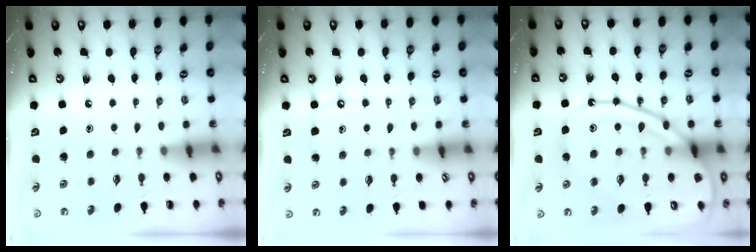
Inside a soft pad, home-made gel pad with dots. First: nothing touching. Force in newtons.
{"total": 5.6, "press": 5.6, "slide": 0.6}
{"total": 20.9, "press": 20.9, "slide": 1.8}